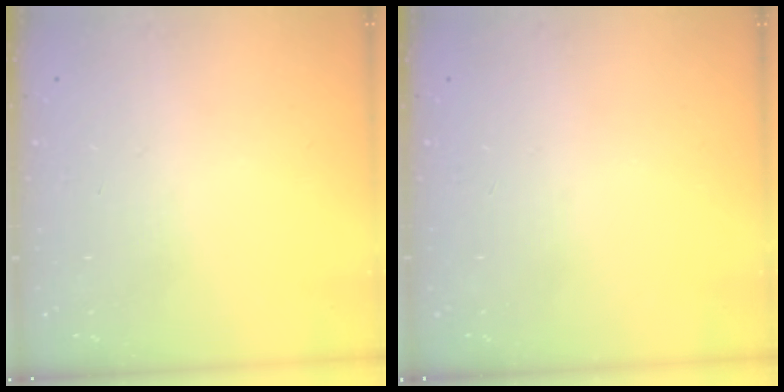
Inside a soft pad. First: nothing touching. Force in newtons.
{"total": 0.0}